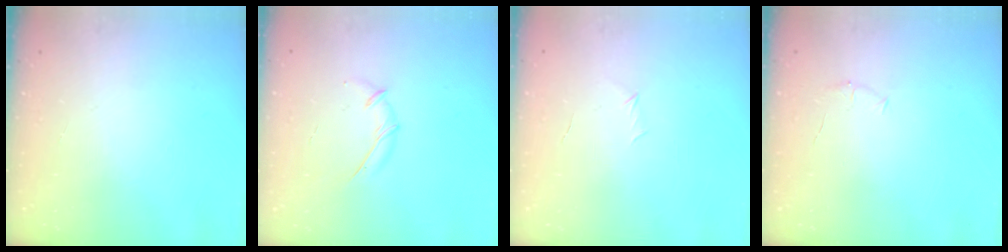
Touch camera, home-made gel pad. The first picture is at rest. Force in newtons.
{"total": 6.1, "press": 6.0, "slide": 1.1}
{"total": 3.0, "press": 2.9, "slide": 0.8}
{"total": 4.0, "press": 3.8, "slide": 1.2}